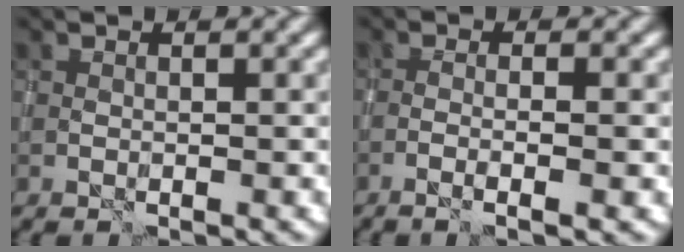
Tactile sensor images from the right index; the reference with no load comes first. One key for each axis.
{"total": 2.6, "fx": -1.1, "fy": 0.2, "fz": 2.4, "tx": -0.039, "ty": 0.004, "tz": -0.028}